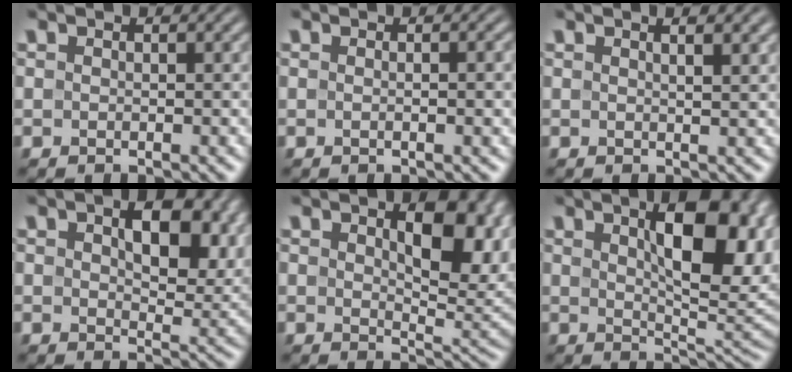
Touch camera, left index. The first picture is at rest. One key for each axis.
{"total": 2.6, "fx": 0.1, "fy": 0.8, "fz": 2.5, "tx": -0.022, "ty": 0.005, "tz": -0.005}
{"total": 2.4, "fx": 1.4, "fy": 0.8, "fz": 1.8, "tx": -0.013, "ty": 0.010, "tz": 0.003}
{"total": 8.8, "fx": 3.0, "fy": 4.5, "fz": 6.9, "tx": -0.099, "ty": -0.004, "tz": 0.052}
{"total": 8.5, "fx": 2.3, "fy": 3.8, "fz": 7.2, "tx": -0.104, "ty": -0.003, "tz": 0.042}
{"total": 11.1, "fx": 3.3, "fy": 4.2, "fz": 9.7, "tx": -0.136, "ty": 0.004, "tz": 0.054}